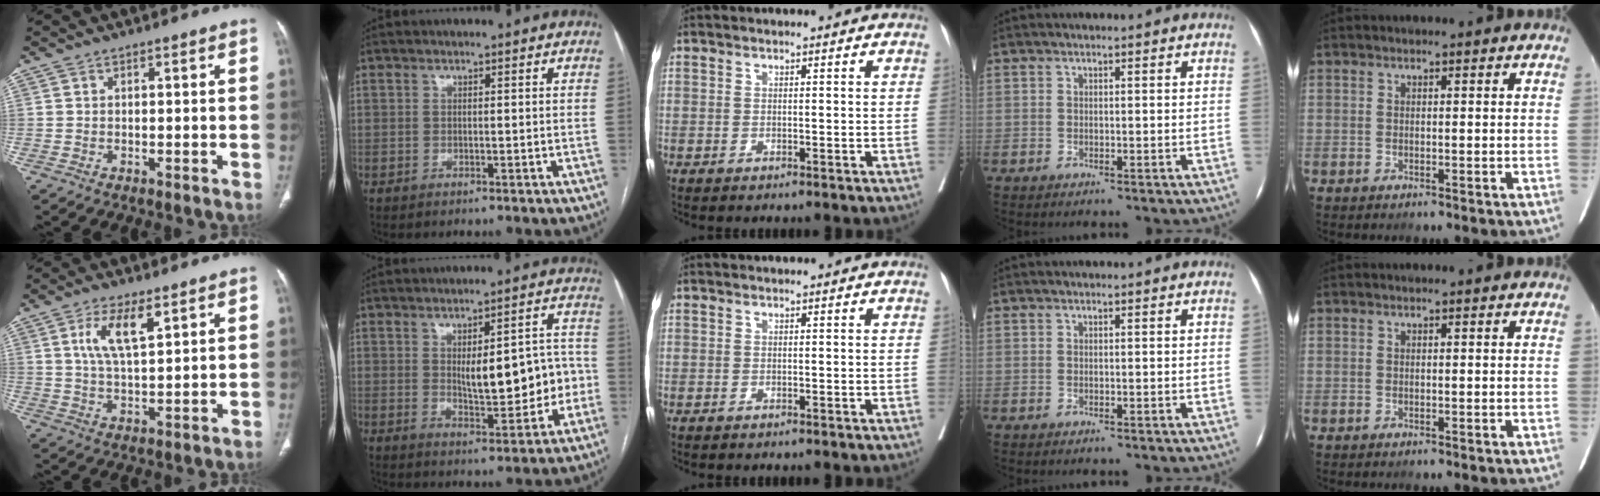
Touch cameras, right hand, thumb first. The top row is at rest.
{"thumb": {"total": 7.8, "force": [3.5, 2.7, 6.4], "torque": [-0.122, -0.014, 0.072]}, "index": {"total": 11.4, "force": [-0.3, 4.3, 10.6], "torque": [-0.139, 0.021, 0.012]}}